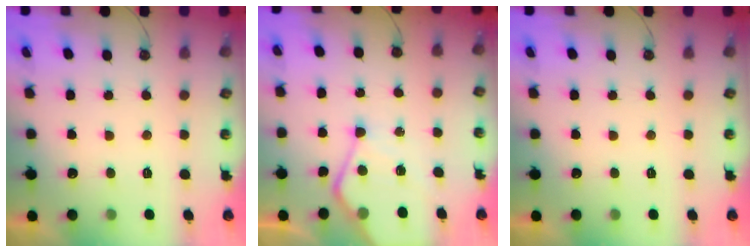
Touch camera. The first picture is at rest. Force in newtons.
{"total": 11.0, "press": 10.9, "slide": 1.3}
{"total": 0.0}